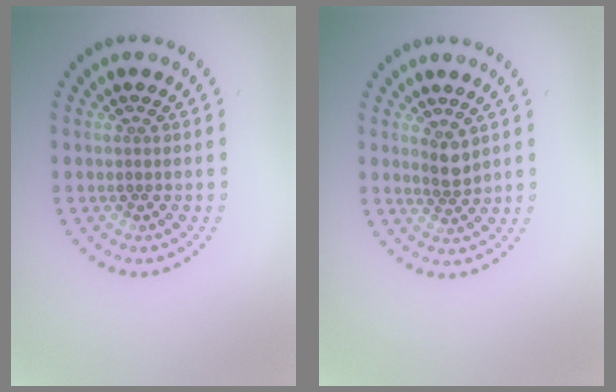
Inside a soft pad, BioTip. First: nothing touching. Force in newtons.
{"total": 1.8, "press": 1.6, "slide": 0.9}